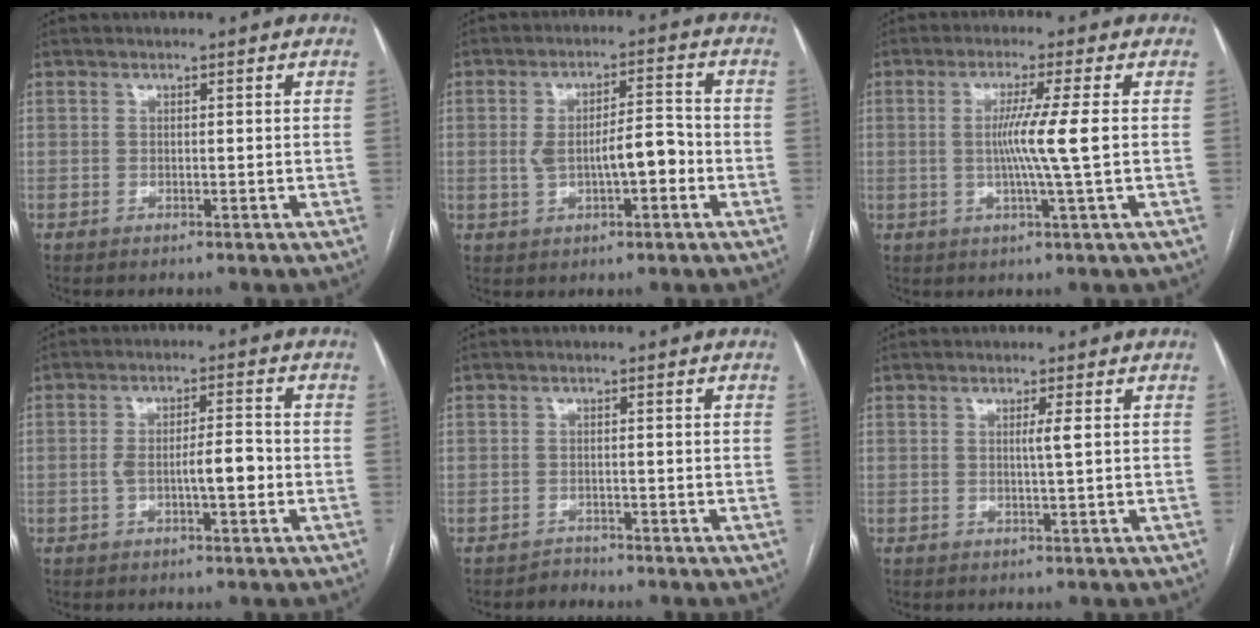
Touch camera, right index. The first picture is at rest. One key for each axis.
{"total": 7.4, "fx": -1.2, "fy": 2.5, "fz": 6.8, "tx": -0.120, "ty": 0.022, "tz": -0.014}
{"total": 6.6, "fx": 0.1, "fy": -1.7, "fz": 6.3, "tx": -0.114, "ty": -0.008, "tz": 0.002}
{"total": 5.5, "fx": -1.2, "fy": 1.1, "fz": 5.2, "tx": -0.096, "ty": 0.011, "tz": -0.017}
{"total": 1.2, "fx": -1.1, "fy": 0.2, "fz": -0.6, "tx": 0.016, "ty": -0.005, "tz": -0.020}
{"total": 1.6, "fx": 0.4, "fy": -0.4, "fz": 1.5, "tx": -0.027, "ty": -0.003, "tz": 0.007}